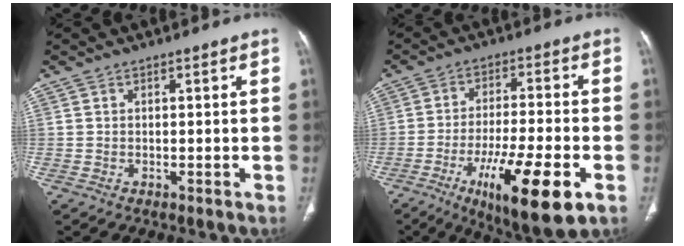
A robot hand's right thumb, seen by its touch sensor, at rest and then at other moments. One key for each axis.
{"total": 17.0, "fx": -7.2, "fy": 4.1, "fz": 14.9, "tx": -0.254, "ty": 0.007, "tz": -0.108}